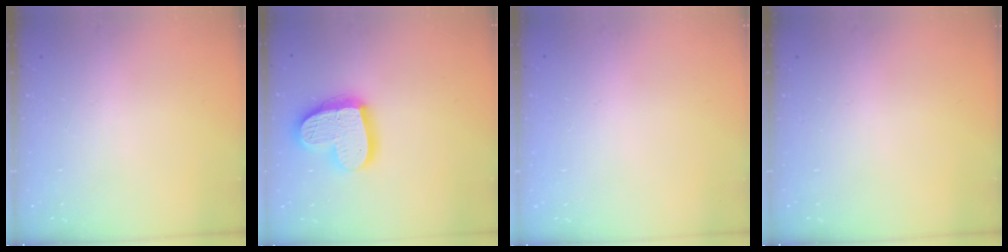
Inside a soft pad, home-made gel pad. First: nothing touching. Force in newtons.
{"total": 18.0, "press": 17.9, "slide": 1.3}
{"total": 0.0}
{"total": 0.0}